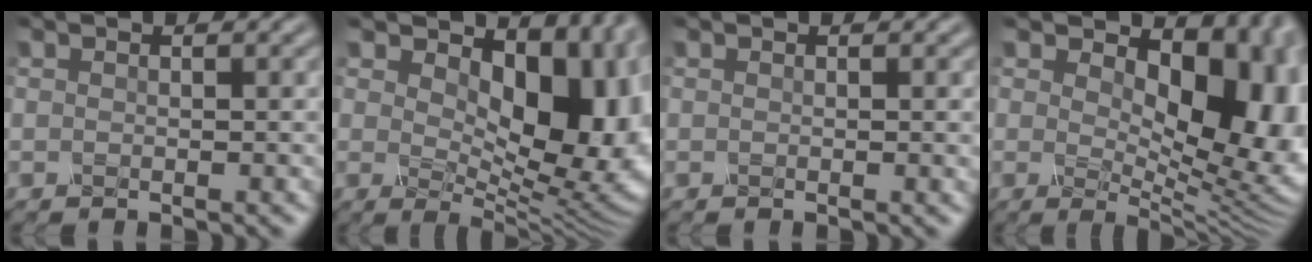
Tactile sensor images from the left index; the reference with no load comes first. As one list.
[{"total": 12.8, "force": [3.0, 7.1, 10.2], "torque": [-0.128, -0.012, 0.055]}, {"total": 0.6, "force": [0.1, 0.0, 0.5], "torque": [-0.005, -0.004, 0.002]}, {"total": 13.3, "force": [2.4, 7.5, 10.8], "torque": [-0.119, -0.005, 0.043]}]